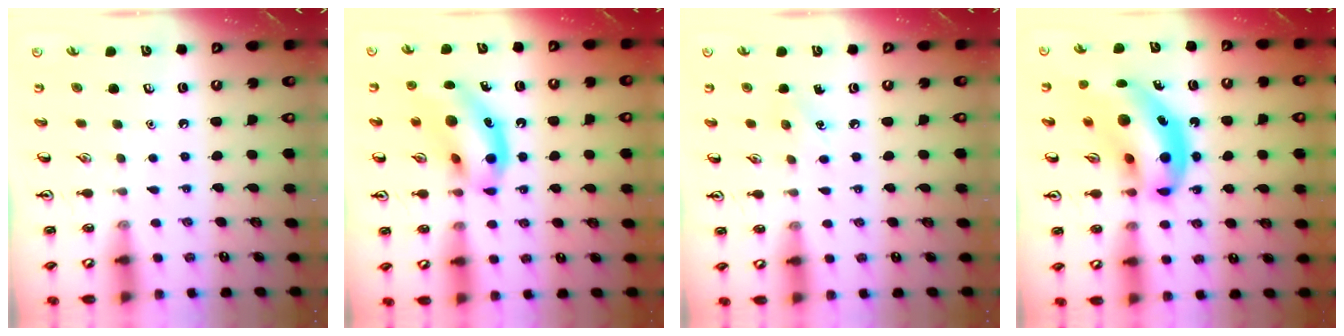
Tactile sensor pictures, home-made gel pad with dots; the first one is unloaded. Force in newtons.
{"total": 14.7, "press": 14.1, "slide": 4.2}
{"total": 4.3, "press": 4.0, "slide": 1.5}
{"total": 16.9, "press": 16.1, "slide": 5.0}